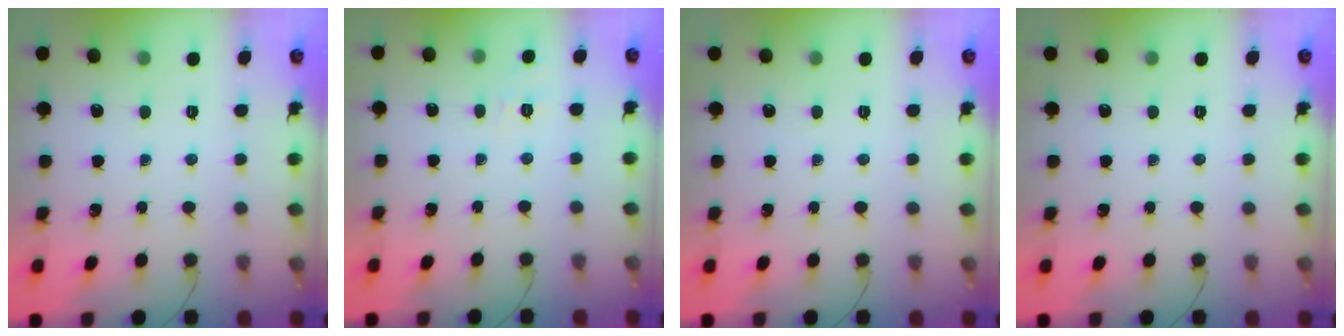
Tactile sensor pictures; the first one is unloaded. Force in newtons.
{"total": 1.9, "press": 1.3, "slide": 1.4}
{"total": 0.0}
{"total": 0.0}